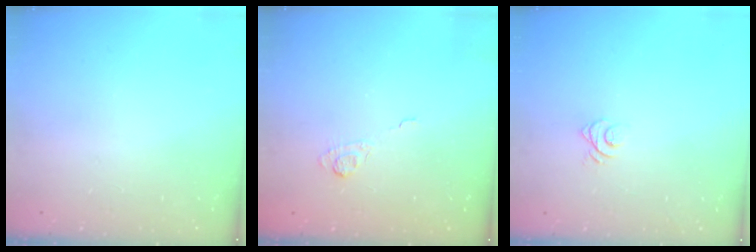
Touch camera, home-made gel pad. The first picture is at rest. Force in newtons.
{"total": 3.1, "press": 2.8, "slide": 1.5}
{"total": 6.7, "press": 6.7, "slide": 0.5}